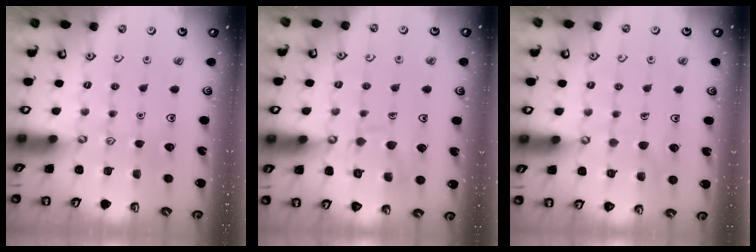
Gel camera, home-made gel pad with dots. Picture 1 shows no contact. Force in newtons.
{"total": 10.4, "press": 10.3, "slide": 0.8}
{"total": 6.5, "press": 6.5, "slide": 0.5}